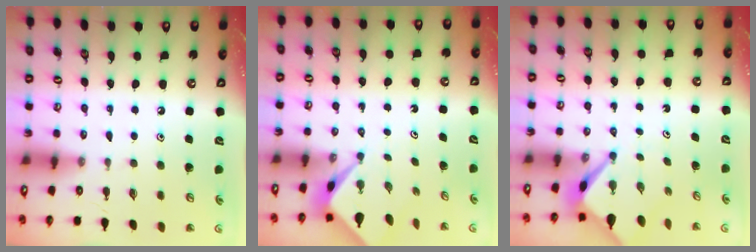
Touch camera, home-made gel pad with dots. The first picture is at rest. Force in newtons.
{"total": 2.2, "press": 2.2, "slide": 0.2}
{"total": 3.2, "press": 3.2, "slide": 0.2}